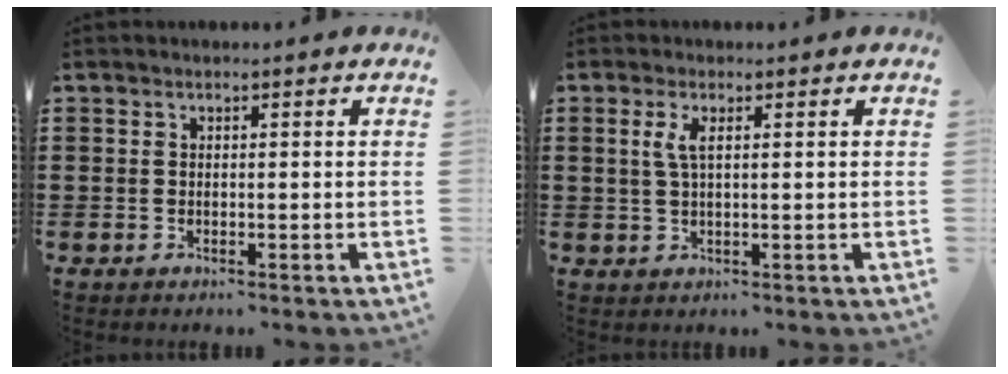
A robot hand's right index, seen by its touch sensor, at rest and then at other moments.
{"total": 2.5, "force": [0.8, 0.6, 2.3], "torque": [-0.049, 0.005, 0.011]}